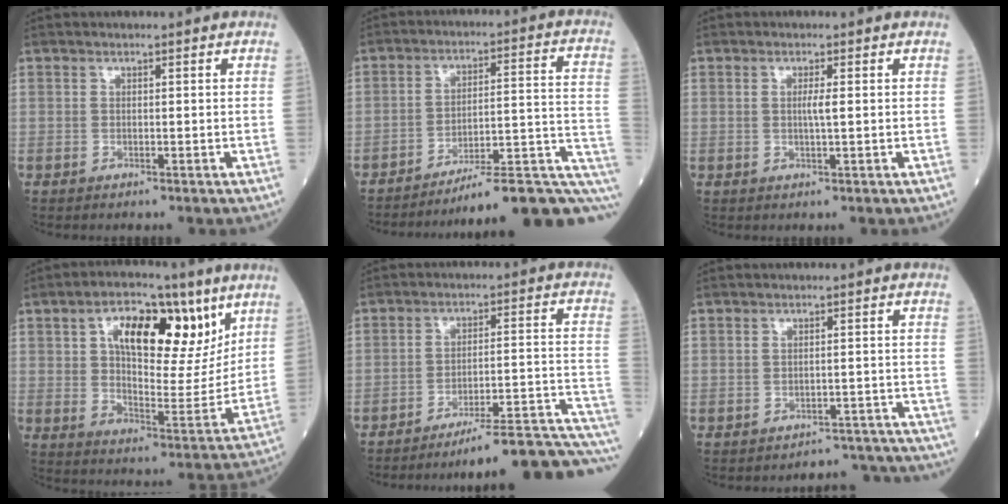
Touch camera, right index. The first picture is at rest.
{"total": 18.3, "force": [-14.8, 0.5, 10.7], "torque": [-0.078, 0.033, -0.205]}
{"total": 1.6, "force": [0.3, -0.1, 1.6], "torque": [-0.034, 0.000, 0.006]}
{"total": 17.7, "force": [8.0, 7.6, 13.8], "torque": [-0.216, 0.013, 0.135]}
{"total": 18.3, "force": [-15.6, -0.4, 9.5], "torque": [-0.058, 0.023, -0.213]}
{"total": 9.3, "force": [-9.1, 1.5, -1.1], "torque": [0.034, 0.040, -0.094]}